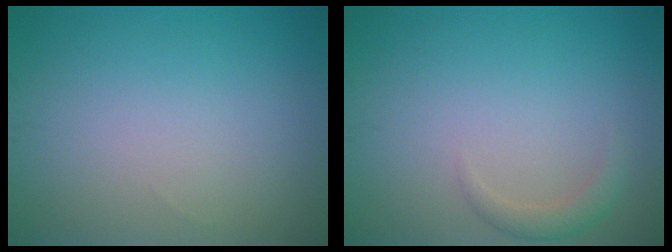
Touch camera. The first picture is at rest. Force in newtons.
{"total": 1.5, "press": 1.5, "slide": 0.2}